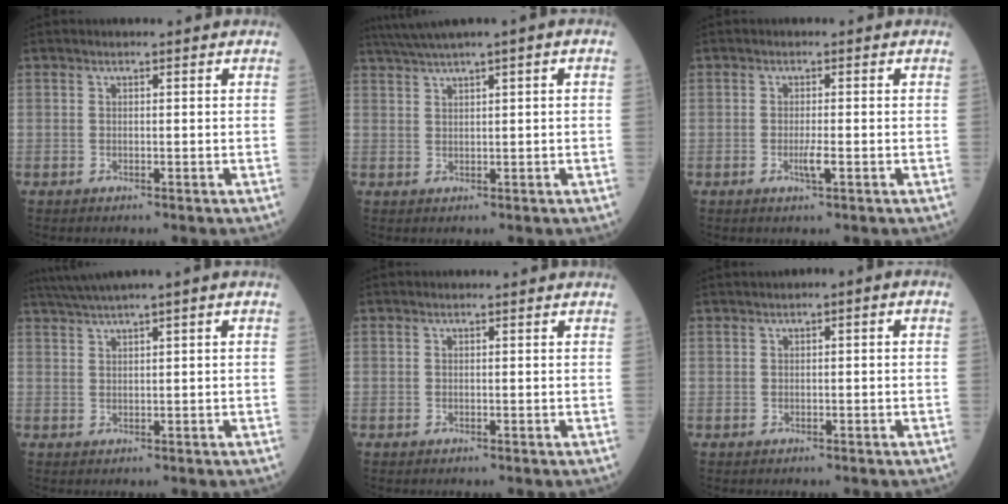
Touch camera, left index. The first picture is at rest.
{"total": 5.2, "force": [3.3, -0.4, 4.0], "torque": [-0.081, 0.022, 0.065]}
{"total": 1.8, "force": [-0.8, 0.0, 1.7], "torque": [-0.034, -0.005, -0.014]}
{"total": 4.7, "force": [3.1, -0.5, 3.5], "torque": [-0.074, 0.020, 0.061]}
{"total": 0.0}
{"total": 1.8, "force": [0.2, 0.6, 1.7], "torque": [-0.025, 0.014, 0.002]}